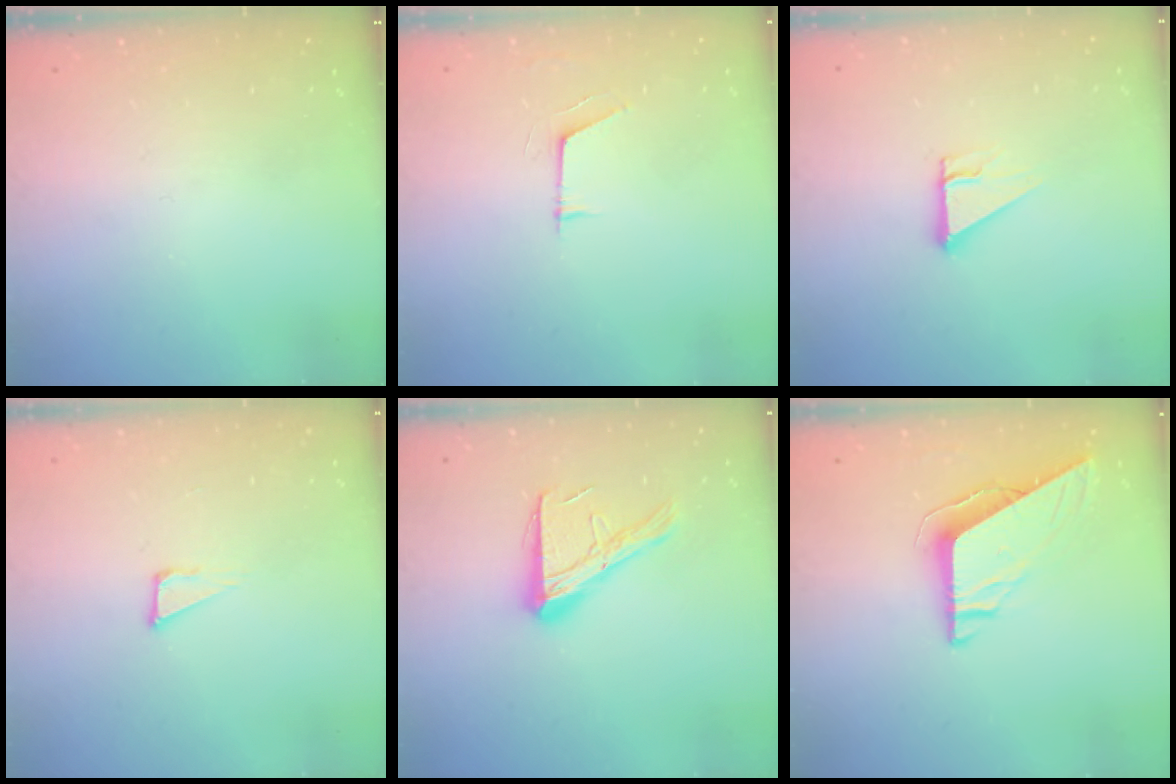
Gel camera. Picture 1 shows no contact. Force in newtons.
{"total": 4.4, "press": 4.3, "slide": 0.7}
{"total": 3.7, "press": 3.7, "slide": 0.2}
{"total": 3.3, "press": 3.2, "slide": 0.8}
{"total": 13.9, "press": 13.9, "slide": 1.2}
{"total": 9.5, "press": 9.4, "slide": 0.9}